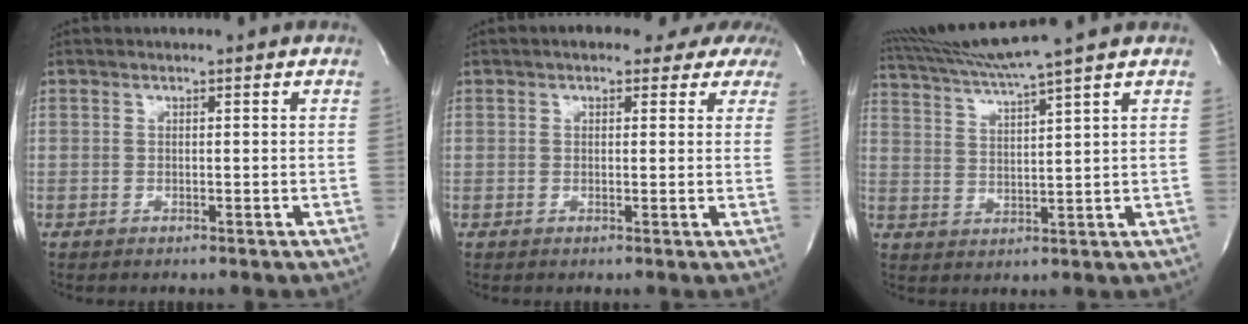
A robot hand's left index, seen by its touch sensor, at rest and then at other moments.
{"total": 9.3, "force": [7.5, 3.8, 4.0], "torque": [-0.028, 0.021, 0.075]}
{"total": 9.5, "force": [8.2, -2.9, 3.9], "torque": [-0.078, -0.003, 0.149]}